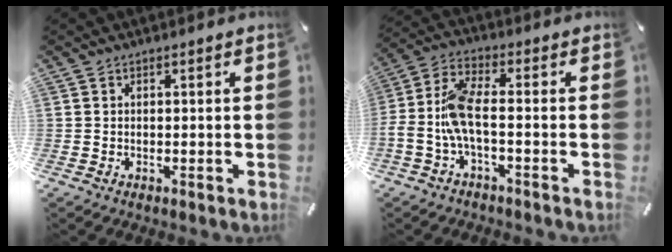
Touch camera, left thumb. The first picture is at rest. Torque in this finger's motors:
{"motor_torque": [-0.17, 1.47, 1.74, 0.76, 0.38]}